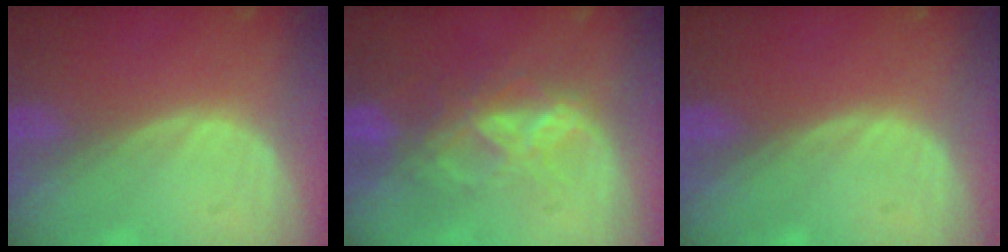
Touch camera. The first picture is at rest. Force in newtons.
{"total": 7.0, "press": 6.7, "slide": 2.2}
{"total": 0.0}